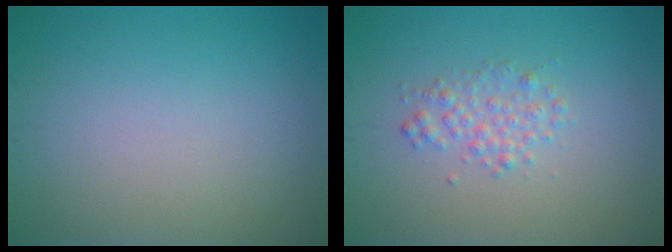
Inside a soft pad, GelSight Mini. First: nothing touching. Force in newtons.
{"total": 2.0, "press": 2.0, "slide": 0.0}